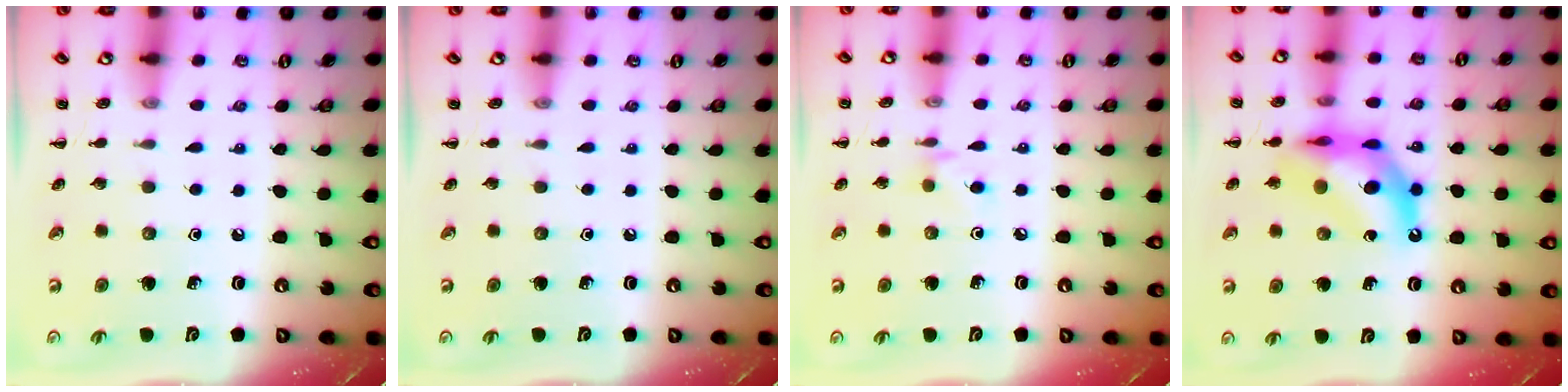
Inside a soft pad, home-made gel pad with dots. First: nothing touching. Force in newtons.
{"total": 0.0}
{"total": 4.0, "press": 3.8, "slide": 1.5}
{"total": 11.0, "press": 10.5, "slide": 3.3}